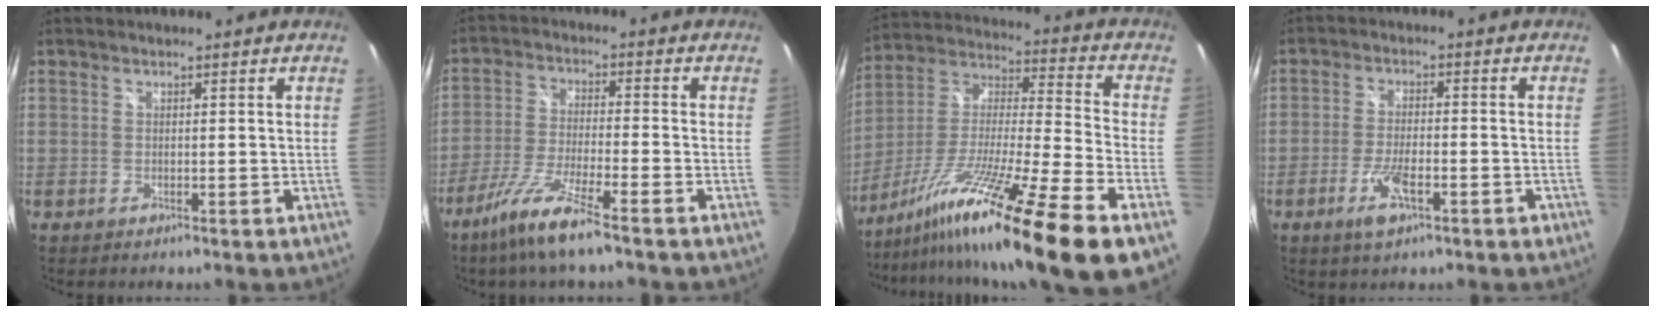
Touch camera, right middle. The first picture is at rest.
{"total": 9.3, "force": [-6.4, 0.0, 6.7], "torque": [-0.147, -0.016, -0.123]}
{"total": 24.7, "force": [-15.2, -0.7, 19.5], "torque": [-0.318, -0.055, -0.269]}
{"total": 6.1, "force": [-3.1, 2.1, 4.8], "torque": [-0.105, -0.007, -0.055]}